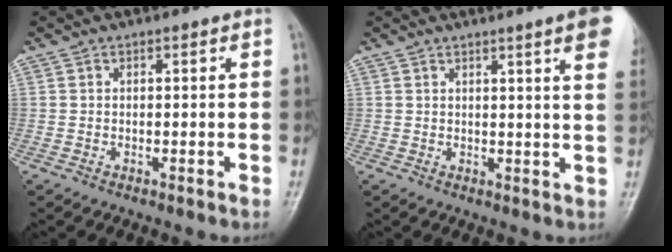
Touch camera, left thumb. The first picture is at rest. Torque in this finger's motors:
{"motor_torque": [2.15, 1.52, 1.55, -0.97, 0.08]}